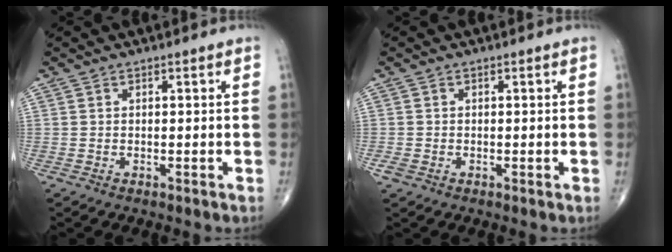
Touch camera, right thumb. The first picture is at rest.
{"total": 1.5, "force": [-0.5, 1.1, 0.9], "torque": [-0.020, -0.002, -0.010]}